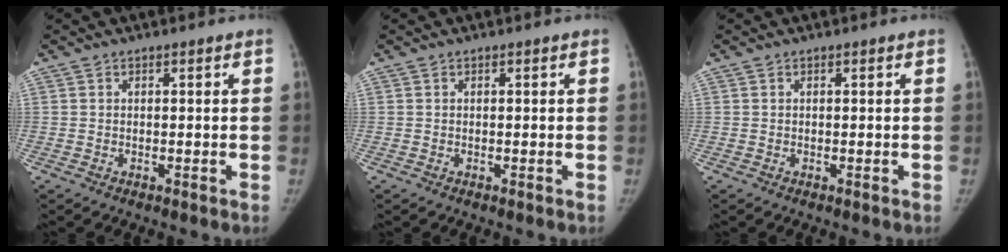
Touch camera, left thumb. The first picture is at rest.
{"total": 0.0}
{"total": 0.0}